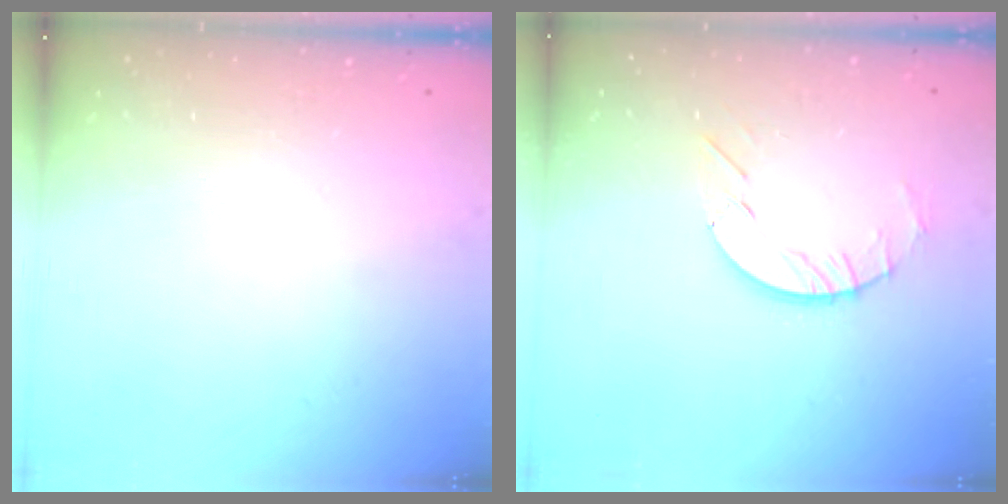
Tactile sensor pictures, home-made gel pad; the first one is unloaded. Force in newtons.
{"total": 7.1, "press": 7.0, "slide": 0.7}